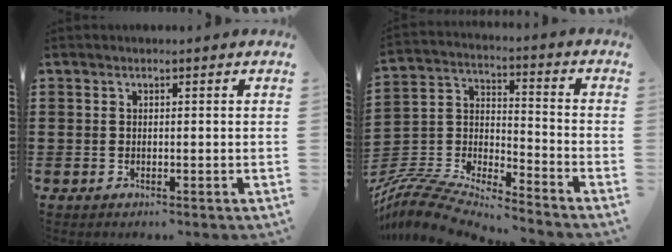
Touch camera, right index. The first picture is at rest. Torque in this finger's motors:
{"motor_torque": [-0.43, 1.70, 0.23, 0.07]}